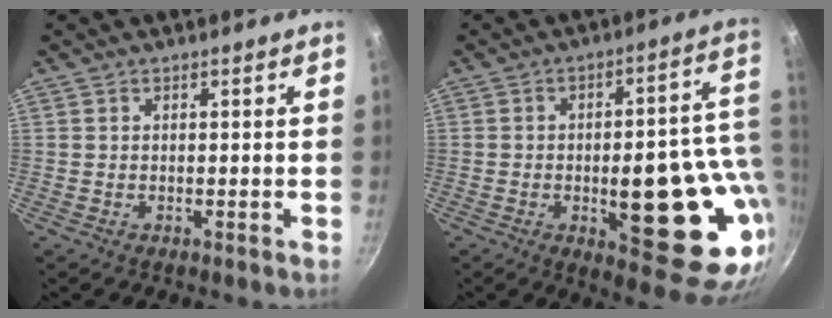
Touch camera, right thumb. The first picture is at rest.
{"total": 23.3, "force": [-2.9, 9.0, 21.3], "torque": [-0.225, 0.000, -0.032]}